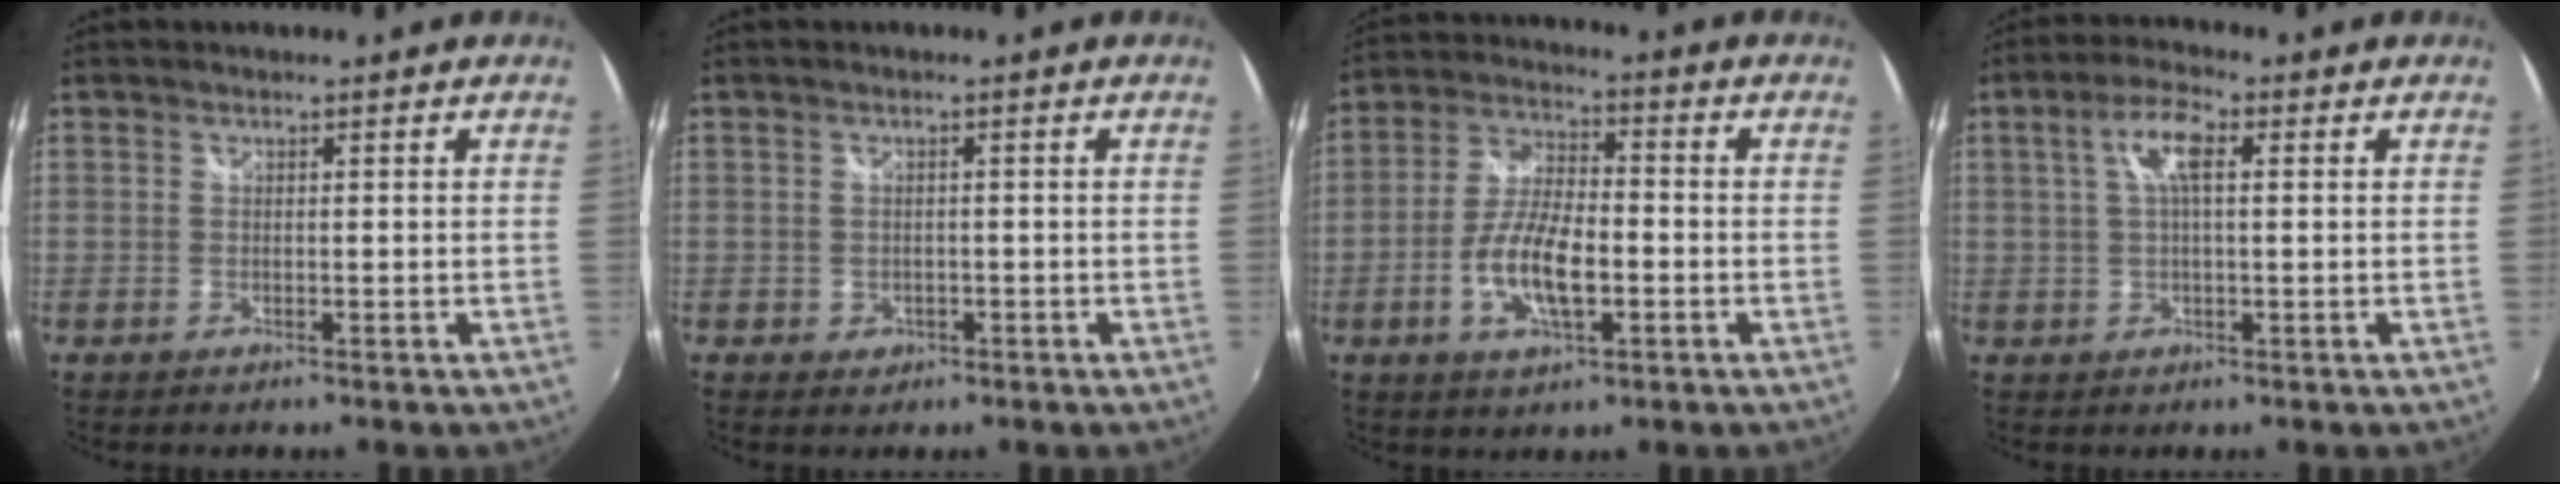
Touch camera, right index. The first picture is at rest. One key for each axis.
{"total": 2.1, "fx": -0.7, "fy": 1.9, "fz": 0.5, "tx": -0.011, "ty": -0.002, "tz": -0.008}
{"total": 10.5, "fx": -3.2, "fy": 4.2, "fz": 9.1, "tx": -0.188, "ty": 0.000, "tz": -0.057}
{"total": 5.9, "fx": 1.6, "fy": 1.7, "fz": 5.4, "tx": -0.103, "ty": 0.013, "tz": 0.030}